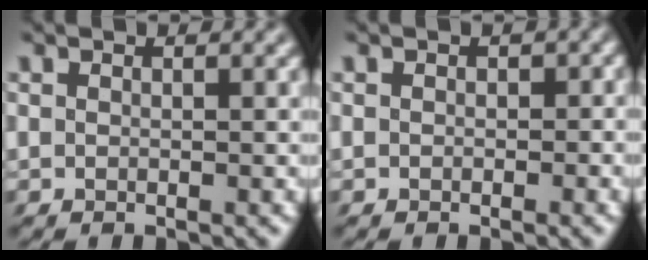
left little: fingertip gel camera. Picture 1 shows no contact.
{"total": 2.6, "force": [-0.3, 2.3, 1.3], "torque": [-0.029, 0.004, -0.007]}